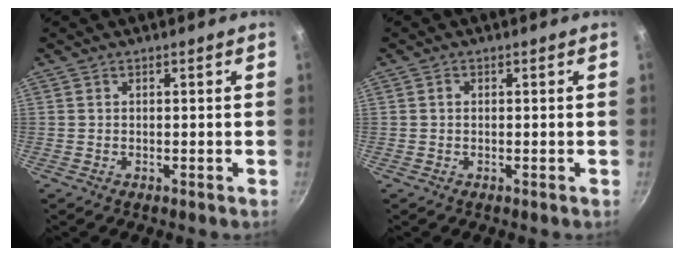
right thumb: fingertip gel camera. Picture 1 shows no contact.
{"total": 0.8, "force": [0.1, 0.7, 0.5], "torque": [-0.007, 0.006, 0.001]}